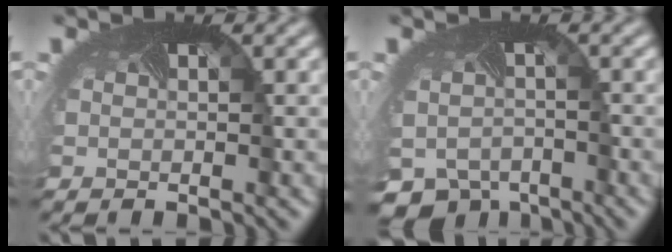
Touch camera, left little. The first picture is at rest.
{"total": 7.1, "force": [-5.2, 4.2, 2.3], "torque": [-0.053, -0.040, -0.073]}